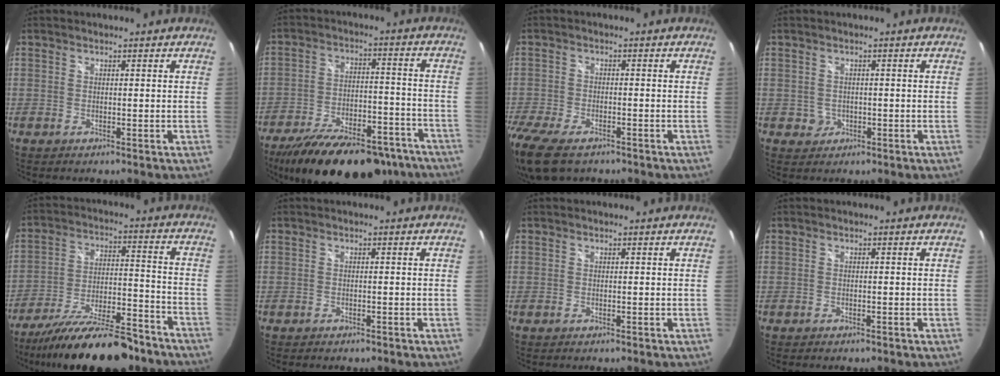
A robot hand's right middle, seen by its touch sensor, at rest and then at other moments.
{"total": 25.8, "force": [-20.1, 9.8, 12.9], "torque": [-0.234, -0.011, -0.280]}
{"total": 13.2, "force": [-9.4, 5.9, 7.2], "torque": [-0.193, -0.050, -0.171]}
{"total": 2.2, "force": [-0.4, 2.1, 0.4], "torque": [-0.006, 0.000, -0.001]}
{"total": 21.0, "force": [-17.1, 4.9, 11.1], "torque": [-0.197, -0.029, -0.259]}
{"total": 0.9, "force": [-0.8, 0.5, 0.3], "torque": [-0.009, 0.000, -0.012]}
{"total": 0.0}
{"total": 0.7, "force": [-0.6, 0.4, 0.2], "torque": [-0.007, -0.001, -0.010]}